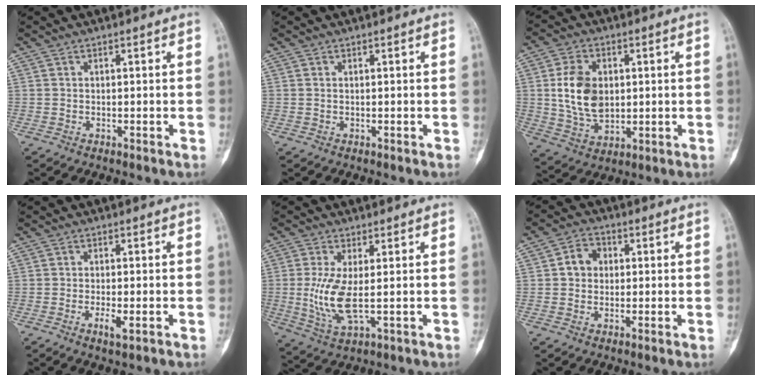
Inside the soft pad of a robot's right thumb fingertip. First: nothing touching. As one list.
[{"total": 0.0}, {"total": 11.2, "force": [1.3, 7.8, 8.0], "torque": [-0.129, -0.008, 0.032]}, {"total": 2.9, "force": [-1.1, 0.8, 2.6], "torque": [-0.051, -0.004, -0.020]}, {"total": 8.3, "force": [-0.1, 2.8, 7.8], "torque": [-0.178, -0.013, 0.004]}, {"total": 5.0, "force": [0.5, 4.3, 2.6], "torque": [-0.024, 0.012, 0.002]}]